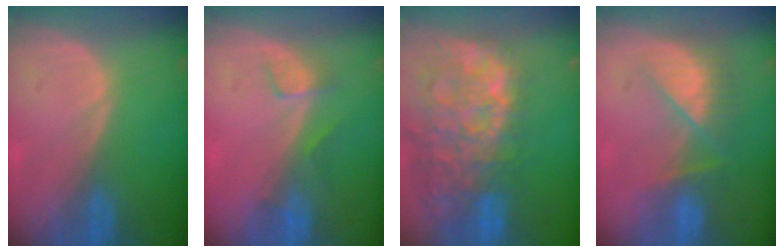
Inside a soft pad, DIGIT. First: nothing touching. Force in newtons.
{"total": 3.4, "press": 3.0, "slide": 1.5}
{"total": 14.9, "press": 12.1, "slide": 8.7}
{"total": 8.0, "press": 7.1, "slide": 3.6}